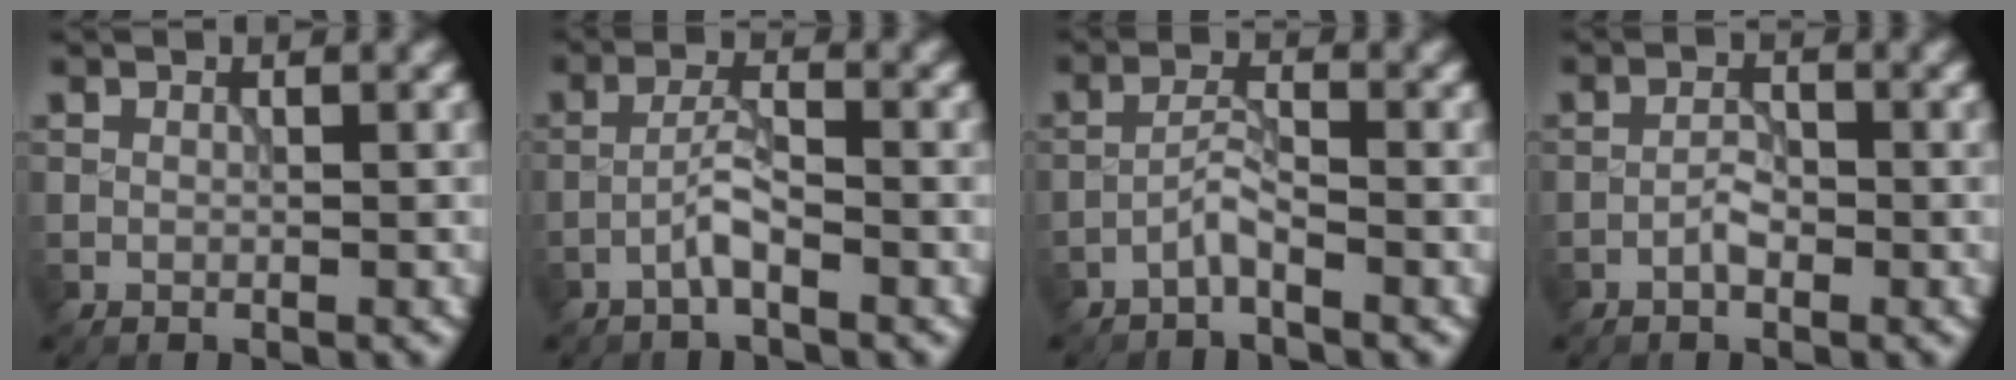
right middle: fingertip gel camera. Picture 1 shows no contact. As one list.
[{"total": 2.3, "force": [-1.4, 0.3, 1.8], "torque": [-0.037, 0.010, -0.033]}, {"total": 1.8, "force": [-1.4, 0.1, 1.1], "torque": [-0.023, 0.009, -0.032]}, {"total": 1.7, "force": [-0.9, 0.6, 1.2], "torque": [-0.022, 0.004, -0.020]}]